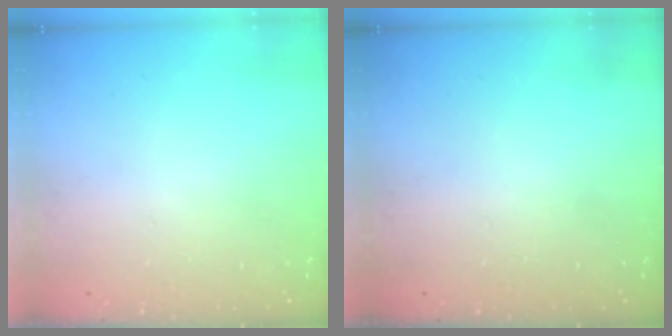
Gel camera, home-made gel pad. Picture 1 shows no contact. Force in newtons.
{"total": 0.0}